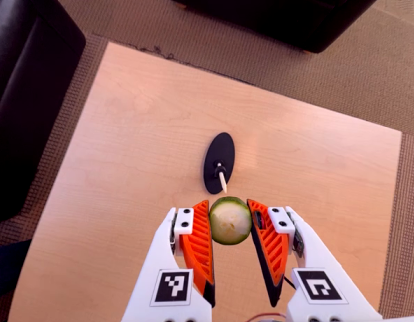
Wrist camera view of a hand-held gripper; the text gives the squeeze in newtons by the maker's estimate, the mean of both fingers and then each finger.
{"total": 9.2, "left": 9.1, "right": 9.4}